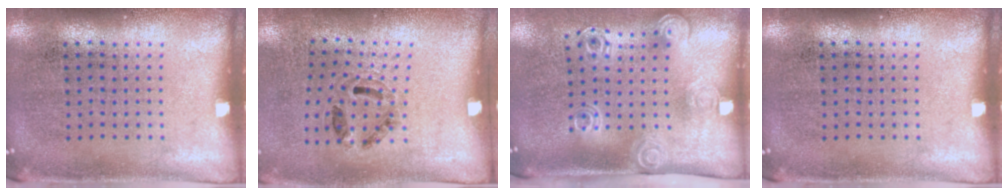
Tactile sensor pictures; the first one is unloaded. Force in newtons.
{"total": 1.2, "press": 0.8, "slide": 0.8}
{"total": 2.1, "press": 1.4, "slide": 1.5}
{"total": 0.0}